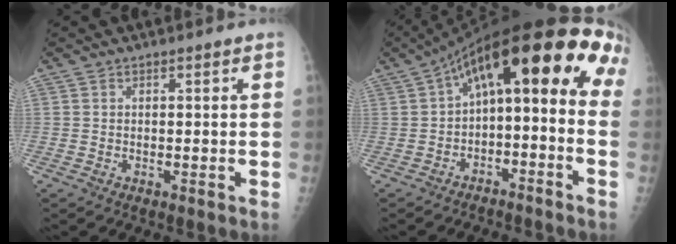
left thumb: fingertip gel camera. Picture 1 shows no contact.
{"total": 18.8, "force": [0.0, 8.6, 16.7], "torque": [-0.223, 0.085, -0.001]}